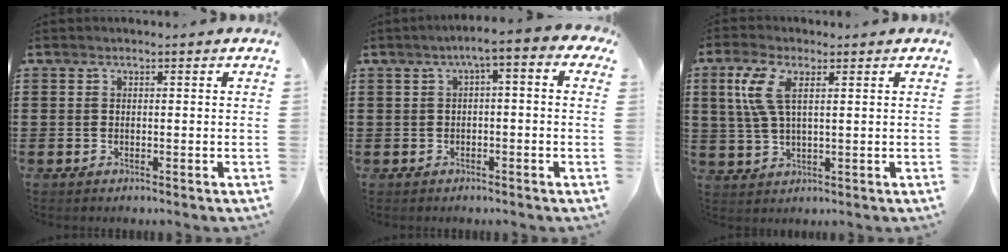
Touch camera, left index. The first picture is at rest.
{"total": 2.7, "force": [-0.9, 0.5, 2.5], "torque": [-0.049, 0.005, -0.024]}
{"total": 6.5, "force": [2.6, 2.5, 5.4], "torque": [-0.130, 0.003, 0.042]}